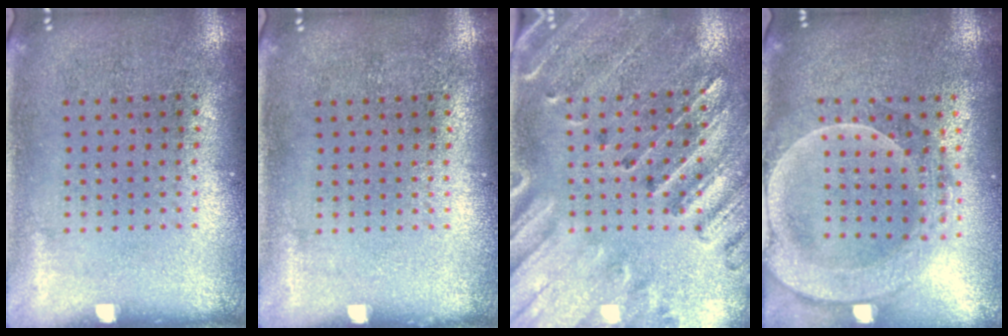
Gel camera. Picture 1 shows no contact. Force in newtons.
{"total": 0.0}
{"total": 2.6, "press": 2.4, "slide": 1.1}
{"total": 2.2, "press": 2.1, "slide": 0.8}